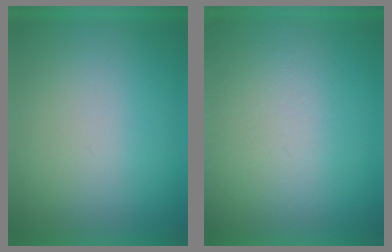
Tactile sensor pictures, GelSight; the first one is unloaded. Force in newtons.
{"total": 4.3}